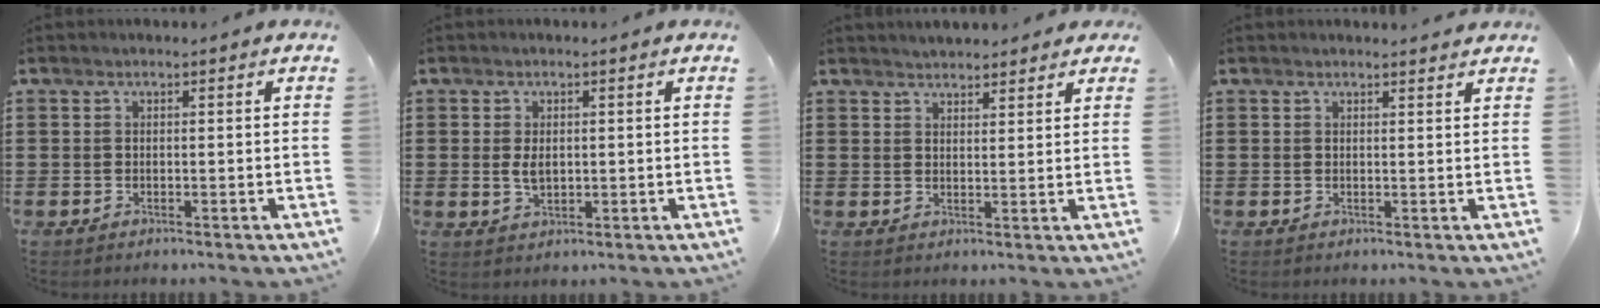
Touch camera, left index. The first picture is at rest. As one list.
[{"total": 2.8, "force": [0.2, 1.6, 2.3], "torque": [-0.055, 0.003, 0.000]}, {"total": 2.3, "force": [2.2, 0.5, 0.0], "torque": [-0.006, 0.001, 0.043]}, {"total": 1.1, "force": [1.1, 0.0, 0.3], "torque": [-0.008, -0.001, 0.021]}]